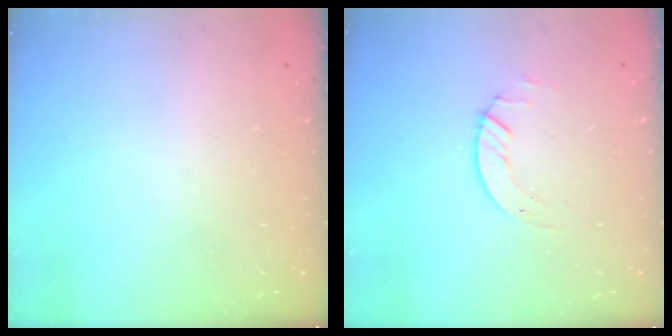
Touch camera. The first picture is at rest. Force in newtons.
{"total": 2.0, "press": 2.0, "slide": 0.2}